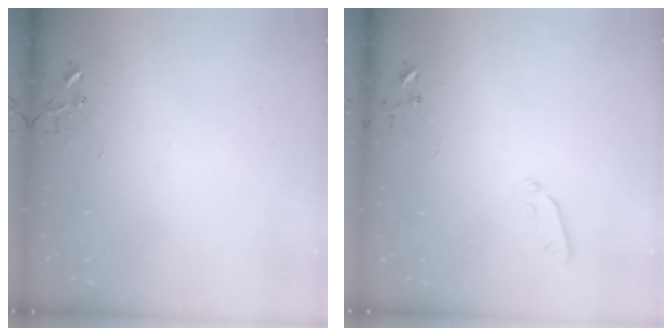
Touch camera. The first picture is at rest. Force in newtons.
{"total": 3.5, "press": 3.3, "slide": 1.0}